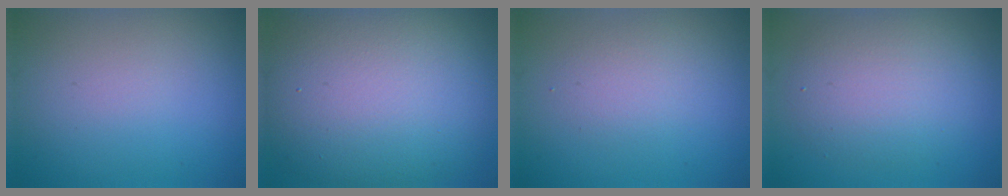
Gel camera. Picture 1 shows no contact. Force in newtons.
{"total": 14.1, "press": 14.1, "slide": 0.6}
{"total": 2.0, "press": 2.0, "slide": 0.2}
{"total": 4.8, "press": 4.8, "slide": 0.1}